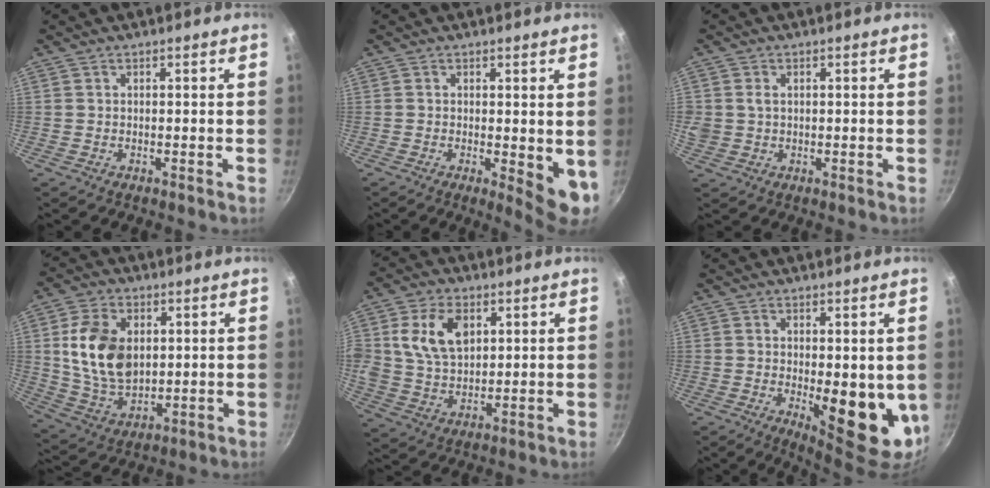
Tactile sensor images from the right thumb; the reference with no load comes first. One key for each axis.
{"total": 6.3, "fx": -0.1, "fy": 2.3, "fz": 5.8, "tx": -0.068, "ty": -0.012, "tz": 0.002}
{"total": 3.1, "fx": 0.6, "fy": 2.5, "fz": 1.7, "tx": -0.023, "ty": 0.001, "tz": 0.013}
{"total": 14.4, "fx": 2.4, "fy": 9.8, "fz": 10.3, "tx": -0.174, "ty": -0.015, "tz": 0.055}
{"total": 11.7, "fx": 3.5, "fy": 7.7, "fz": 8.0, "tx": -0.135, "ty": -0.009, "tz": 0.064}
{"total": 12.3, "fx": -0.7, "fy": 5.3, "fz": 11.1, "tx": -0.125, "ty": -0.022, "tz": 0.005}